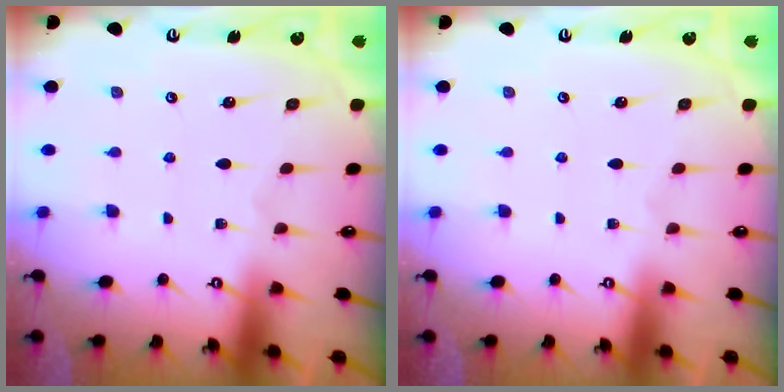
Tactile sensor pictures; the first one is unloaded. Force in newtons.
{"total": 0.0}